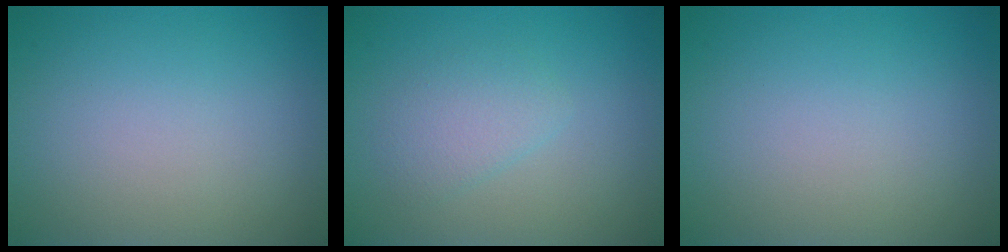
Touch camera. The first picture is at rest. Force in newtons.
{"total": 2.0, "press": 2.0, "slide": 0.1}
{"total": 0.0}